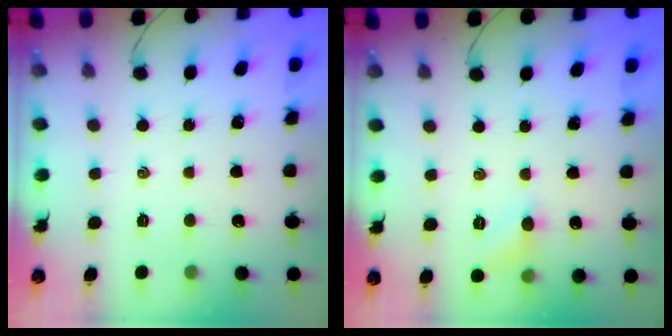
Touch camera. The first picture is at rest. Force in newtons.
{"total": 5.8, "press": 5.5, "slide": 1.9}